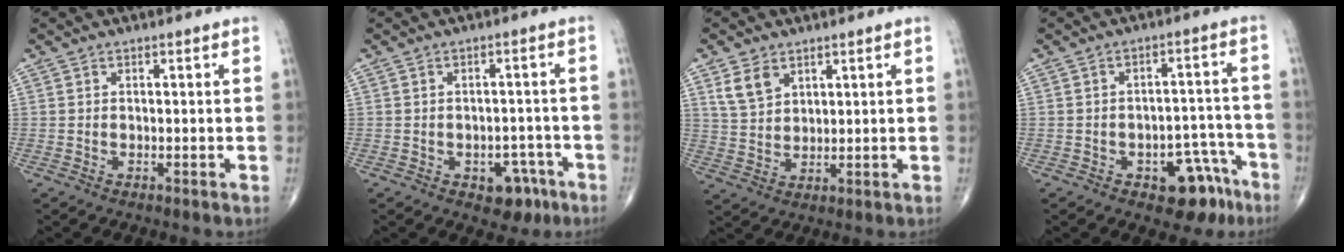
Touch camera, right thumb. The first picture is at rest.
{"total": 5.8, "force": [-2.9, 3.9, 3.2], "torque": [-0.013, 0.024, -0.034]}
{"total": 5.7, "force": [3.2, 3.7, 3.0], "torque": [-0.045, -0.012, 0.069]}
{"total": 9.5, "force": [-5.3, 5.2, 5.9], "torque": [-0.039, 0.049, -0.064]}